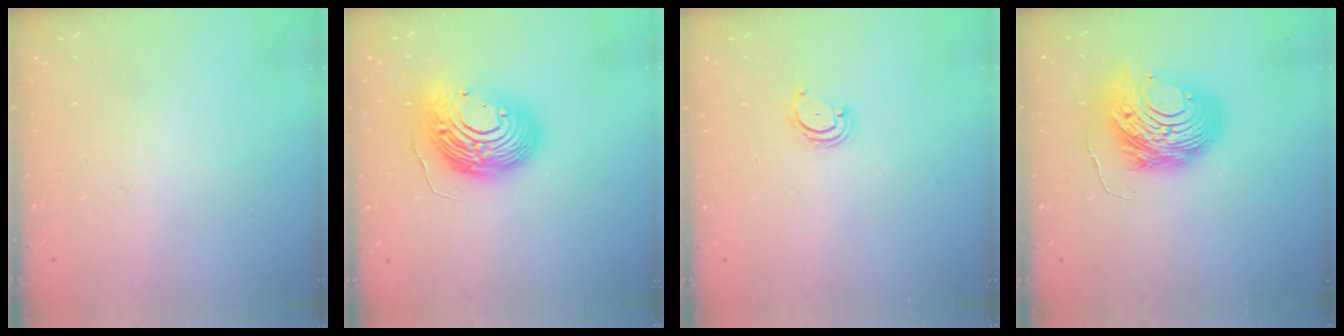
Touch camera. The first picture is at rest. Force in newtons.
{"total": 17.4, "press": 17.3, "slide": 1.8}
{"total": 2.8, "press": 2.8, "slide": 0.3}
{"total": 15.5, "press": 15.4, "slide": 1.3}